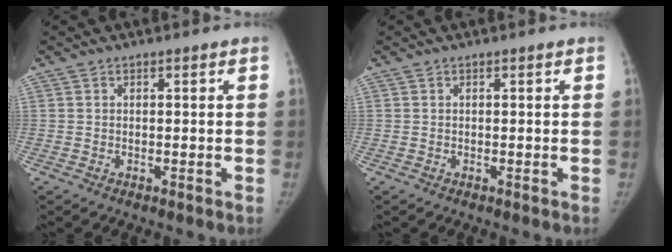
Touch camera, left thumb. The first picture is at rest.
{"total": 0.0}